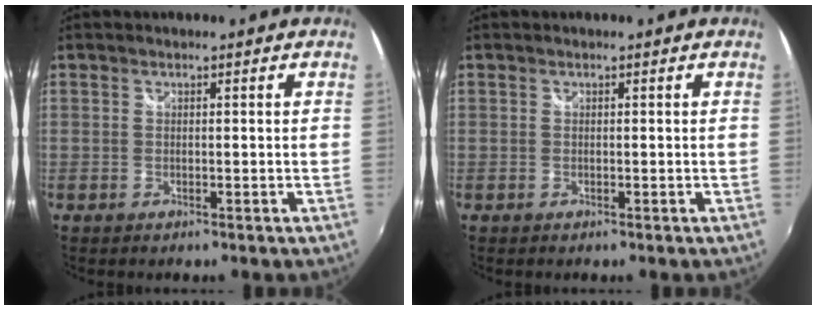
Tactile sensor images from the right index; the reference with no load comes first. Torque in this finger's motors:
{"motor_torque": [0.00, 0.00, -0.05, 0.00]}